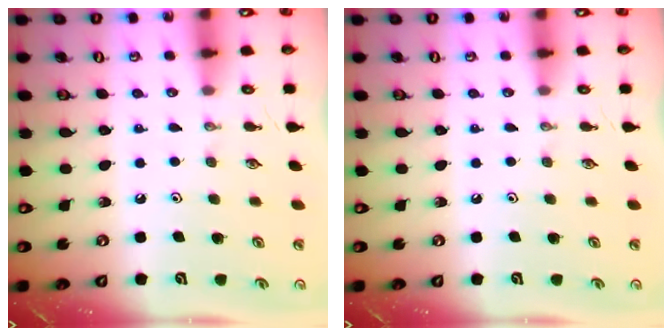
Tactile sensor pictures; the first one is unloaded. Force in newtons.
{"total": 0.0}